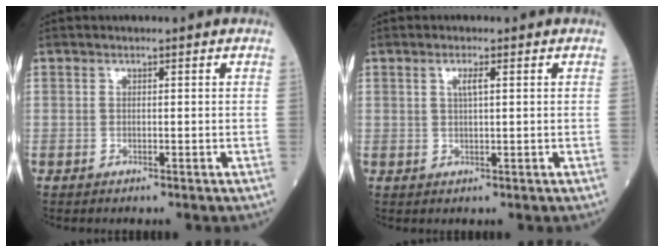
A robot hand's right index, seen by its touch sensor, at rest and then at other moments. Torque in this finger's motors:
{"motor_torque": [0.04, -0.02, -0.01, -0.01]}